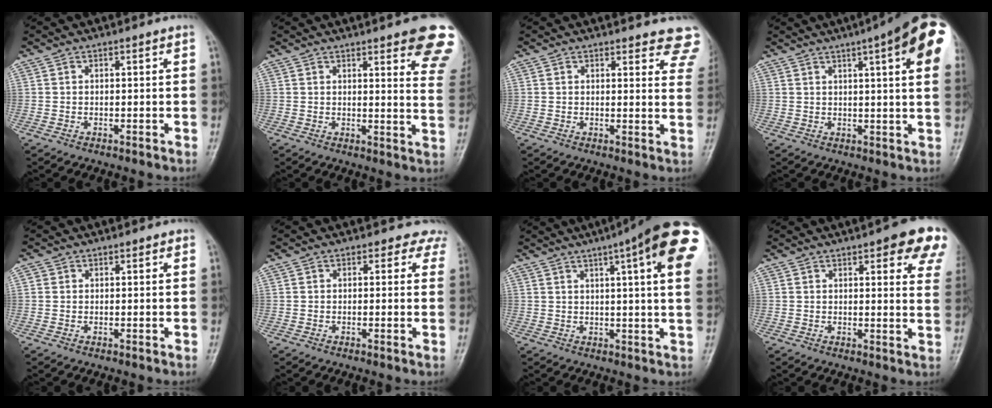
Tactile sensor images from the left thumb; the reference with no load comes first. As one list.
[{"total": 14.0, "force": [9.0, 3.2, 10.2], "torque": [-0.094, -0.045, 0.087]}, {"total": 8.8, "force": [7.9, 2.9, 2.8], "torque": [0.015, -0.037, 0.060]}, {"total": 17.3, "force": [7.6, 3.2, 15.2], "torque": [-0.195, 0.001, 0.090]}, {"total": 1.0, "force": [0.3, 1.0, 0.2], "torque": [0.008, 0.000, 0.001]}, {"total": 3.0, "force": [2.3, 2.0, 0.1], "torque": [0.030, -0.010, 0.001]}, {"total": 20.9, "force": [9.3, 3.6, 18.4], "torque": [-0.218, 0.002, 0.107]}, {"total": 12.8, "force": [7.2, 3.9, 9.9], "torque": [-0.083, -0.025, 0.072]}]